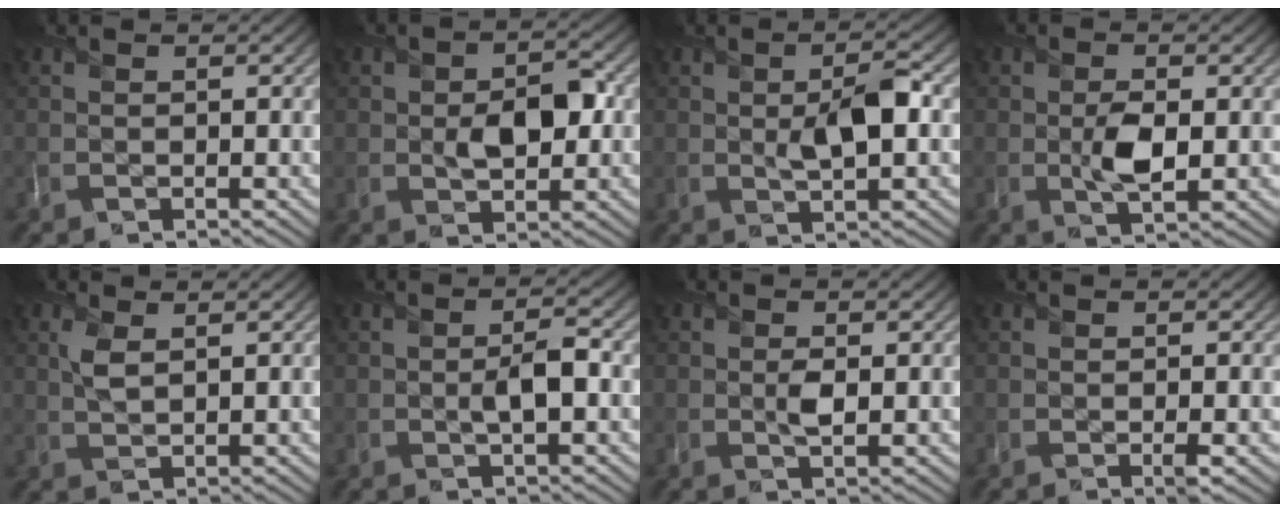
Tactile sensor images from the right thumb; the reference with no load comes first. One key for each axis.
{"total": 4.7, "fx": 0.0, "fy": 2.8, "fz": 3.8, "tx": -0.063, "ty": -0.003, "tz": -0.002}
{"total": 4.9, "fx": 0.3, "fy": 1.8, "fz": 4.5, "tx": -0.078, "ty": 0.002, "tz": 0.005}
{"total": 3.9, "fx": -0.2, "fy": 2.0, "fz": 3.3, "tx": -0.068, "ty": -0.005, "tz": 0.000}
{"total": 2.4, "fx": 1.0, "fy": 0.9, "fz": 2.0, "tx": -0.053, "ty": 0.003, "tz": 0.023}
{"total": 2.8, "fx": -0.4, "fy": 0.8, "fz": 2.7, "tx": -0.050, "ty": 0.004, "tz": -0.008}
{"total": 1.6, "fx": 0.1, "fy": 0.7, "fz": 1.4, "tx": -0.031, "ty": -0.002, "tz": 0.001}
{"total": 0.8, "fx": -0.1, "fy": 0.1, "fz": 0.8, "tx": -0.014, "ty": -0.004, "tz": -0.006}